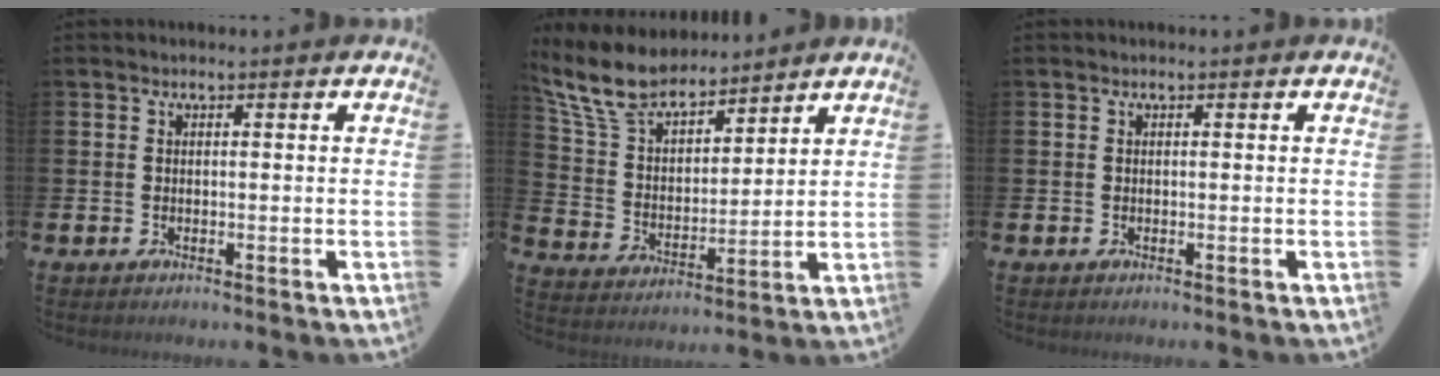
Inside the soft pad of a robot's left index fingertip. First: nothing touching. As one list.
[{"total": 9.2, "force": [8.3, 2.9, 2.7], "torque": [-0.097, -0.038, 0.156]}, {"total": 0.0}]